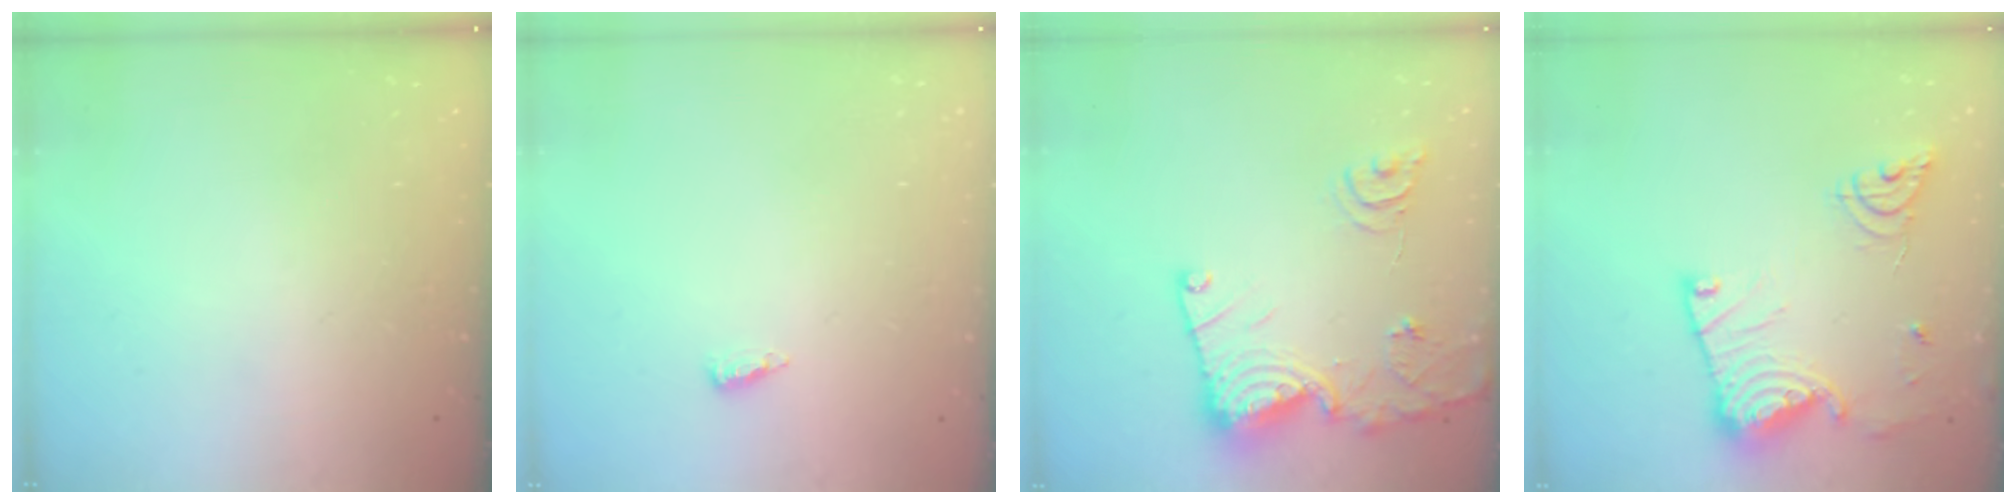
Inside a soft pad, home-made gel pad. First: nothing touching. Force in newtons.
{"total": 4.3, "press": 4.2, "slide": 0.9}
{"total": 18.1, "press": 18.0, "slide": 2.0}
{"total": 17.8, "press": 17.8, "slide": 1.6}